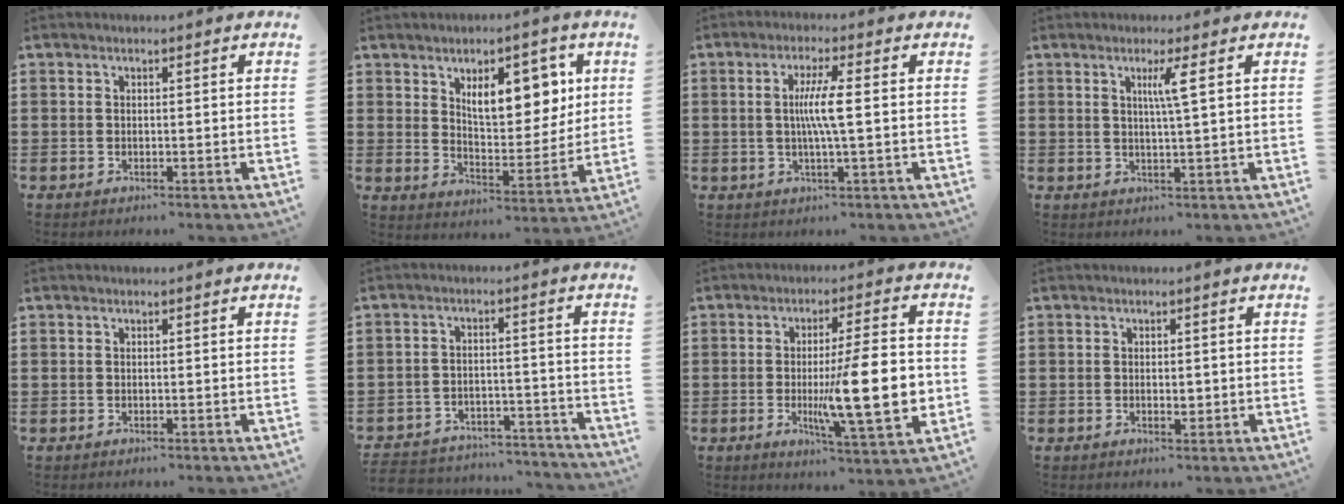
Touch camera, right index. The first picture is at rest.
{"total": 9.9, "force": [4.2, 4.9, 7.4], "torque": [-0.112, -0.004, 0.067]}
{"total": 5.3, "force": [0.2, -0.1, 5.2], "torque": [-0.096, -0.006, -0.001]}
{"total": 3.3, "force": [1.2, -0.6, 3.0], "torque": [-0.061, -0.009, 0.016]}
{"total": 0.0}
{"total": 4.3, "force": [-4.2, 0.7, 0.4], "torque": [-0.019, 0.004, -0.090]}
{"total": 15.1, "force": [-1.4, 3.4, 14.6], "torque": [-0.221, -0.024, -0.029]}
{"total": 1.6, "force": [-0.1, 0.6, 1.4], "torque": [-0.025, 0.001, -0.003]}